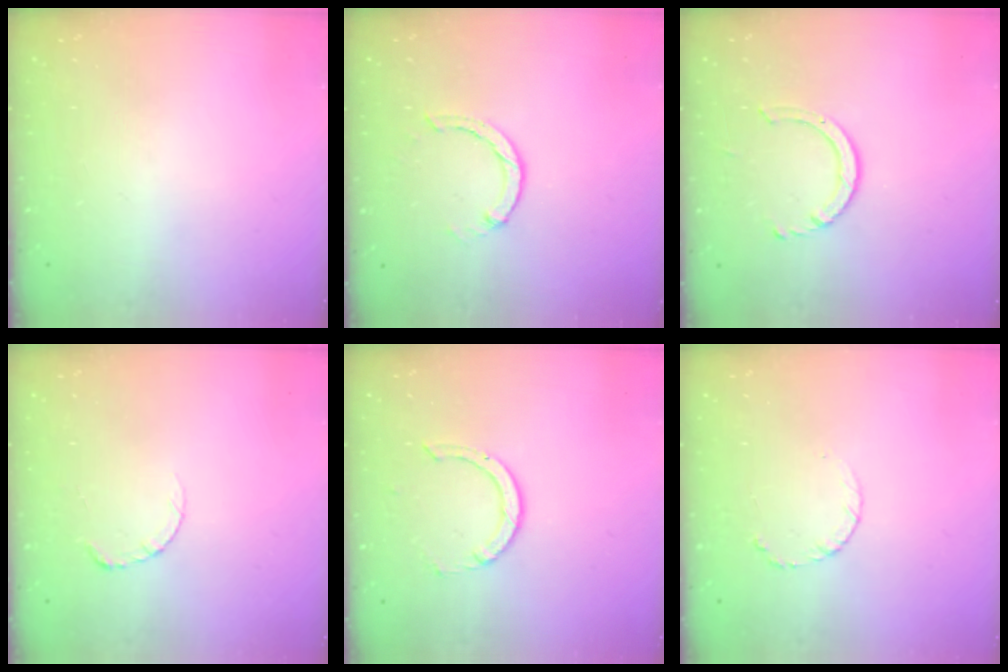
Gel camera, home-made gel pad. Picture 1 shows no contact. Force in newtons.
{"total": 1.3, "press": 1.2, "slide": 0.3}
{"total": 4.0, "press": 3.9, "slide": 0.5}
{"total": 3.4, "press": 3.4, "slide": 0.4}
{"total": 1.7, "press": 1.7, "slide": 0.1}
{"total": 3.3, "press": 3.3, "slide": 0.3}